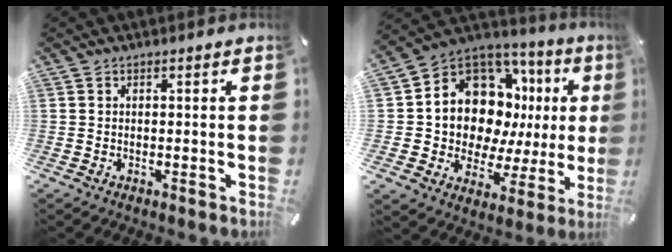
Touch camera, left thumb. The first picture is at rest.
{"total": 13.8, "force": [5.2, 10.5, 7.3], "torque": [-0.124, -0.061, 0.101]}